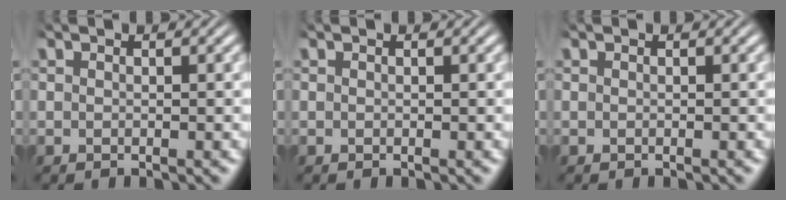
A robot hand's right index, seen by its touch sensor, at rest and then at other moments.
{"total": 0.0}
{"total": 0.0}